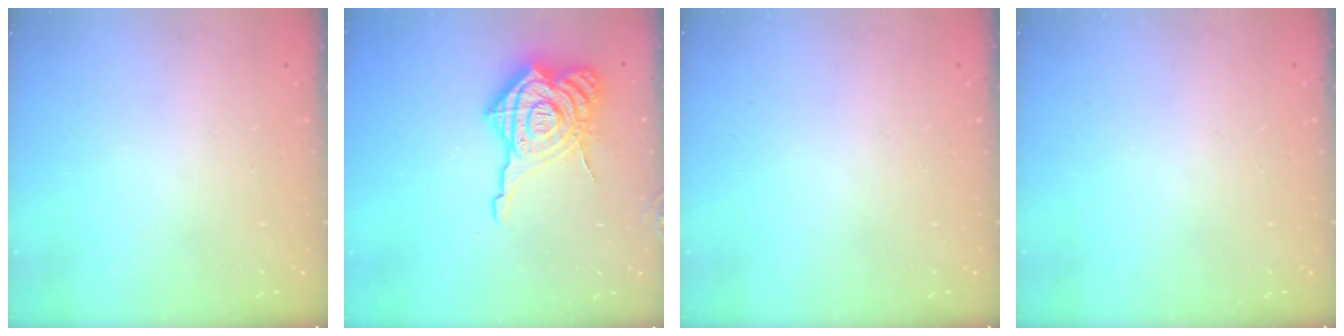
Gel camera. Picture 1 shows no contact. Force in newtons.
{"total": 20.1, "press": 20.0, "slide": 2.1}
{"total": 0.0}
{"total": 0.0}